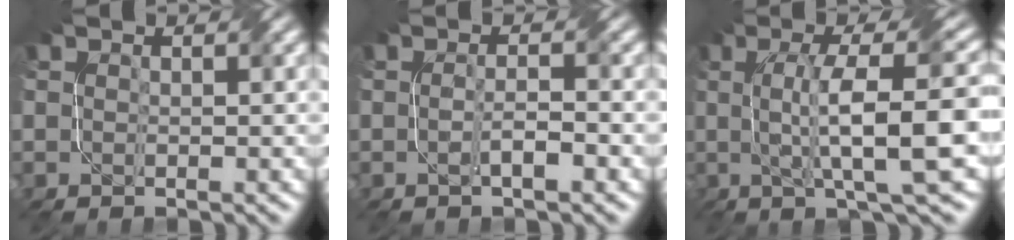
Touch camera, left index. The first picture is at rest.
{"total": 2.1, "force": [-0.8, 0.3, 1.9], "torque": [-0.036, 0.004, -0.016]}
{"total": 10.0, "force": [0.1, 2.0, 9.8], "torque": [-0.139, 0.010, 0.003]}